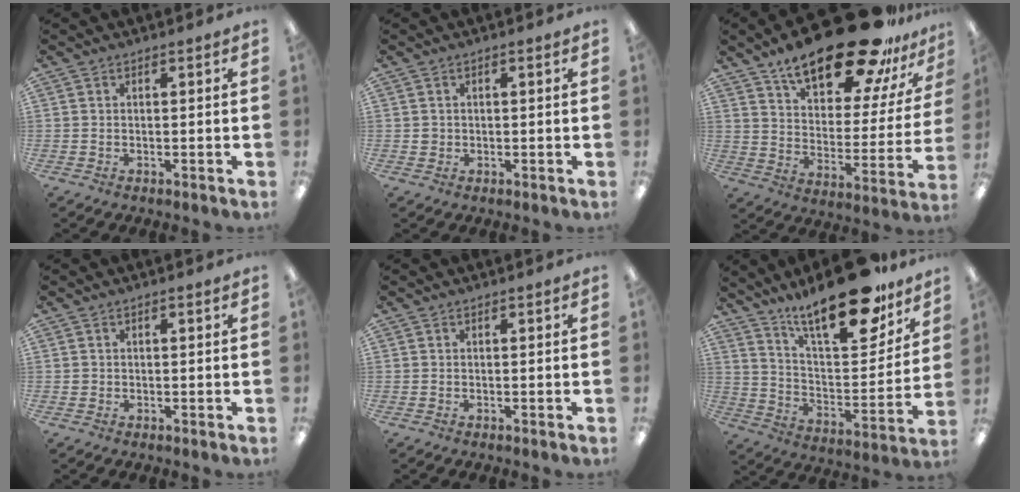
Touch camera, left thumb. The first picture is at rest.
{"total": 1.1, "force": [0.1, 1.1, 0.3], "torque": [-0.007, 0.006, -0.001]}
{"total": 24.4, "force": [18.6, 8.1, 13.6], "torque": [-0.211, -0.121, 0.310]}
{"total": 0.8, "force": [0.0, 0.8, 0.2], "torque": [-0.005, 0.005, -0.001]}
{"total": 0.0}
{"total": 23.0, "force": [17.7, 7.0, 12.9], "torque": [-0.197, -0.122, 0.297]}